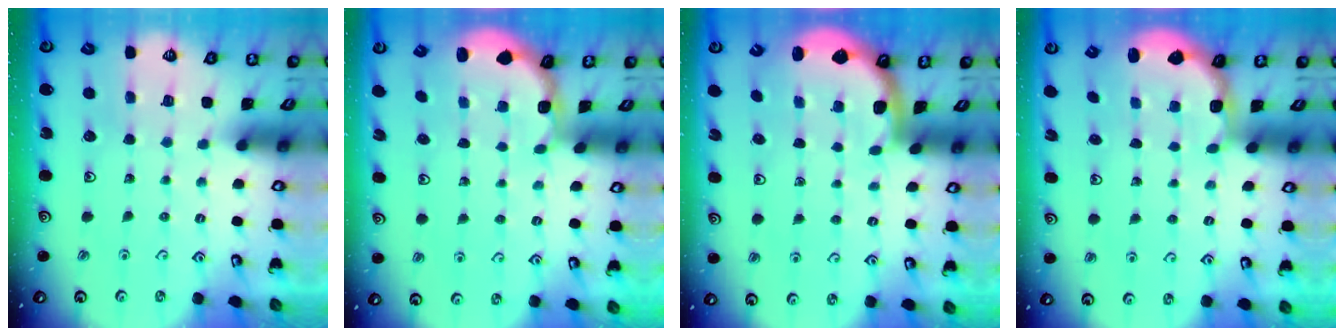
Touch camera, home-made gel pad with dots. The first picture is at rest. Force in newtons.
{"total": 1.9, "press": 1.8, "slide": 0.7}
{"total": 1.6, "press": 1.6, "slide": 0.1}
{"total": 2.9, "press": 2.0, "slide": 2.1}